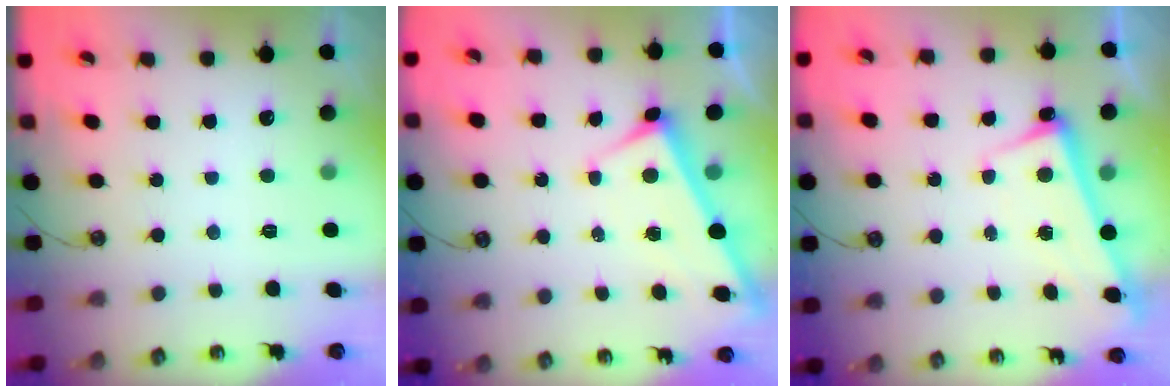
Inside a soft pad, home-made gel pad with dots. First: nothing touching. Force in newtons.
{"total": 3.2, "press": 3.2, "slide": 0.1}
{"total": 2.5, "press": 2.5, "slide": 0.7}